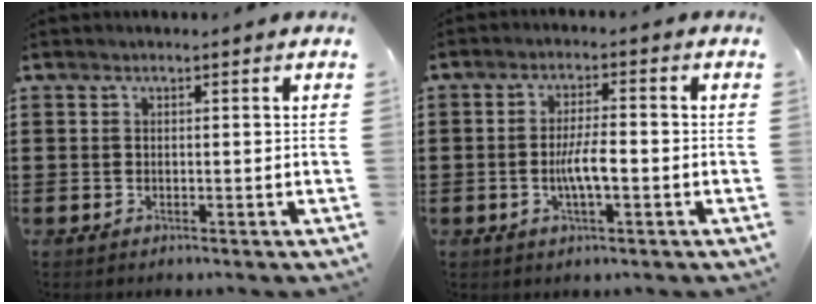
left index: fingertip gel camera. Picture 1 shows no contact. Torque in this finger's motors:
{"motor_torque": [0.25, 0.05, 0.28, 0.06]}